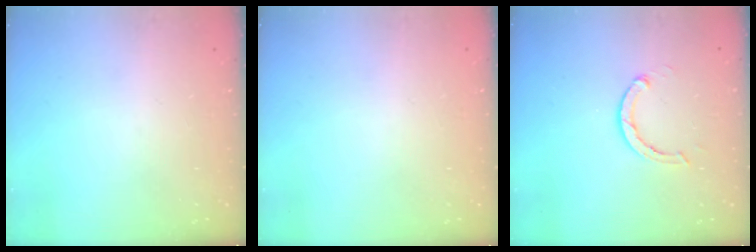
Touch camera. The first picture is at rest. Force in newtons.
{"total": 2.6, "press": 2.6, "slide": 0.2}
{"total": 2.9, "press": 2.8, "slide": 0.5}